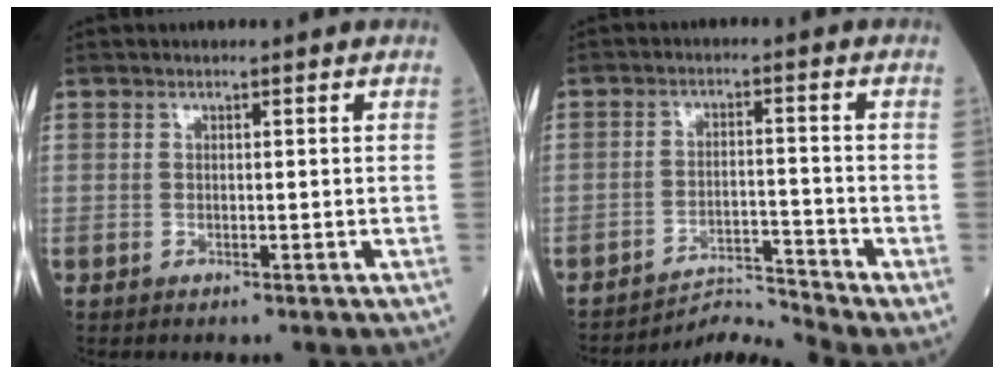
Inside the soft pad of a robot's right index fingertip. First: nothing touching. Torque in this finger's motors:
{"motor_torque": [-0.10, -0.23, 0.13, 0.00]}